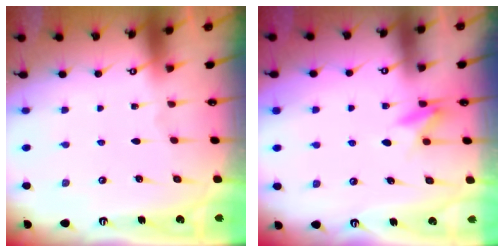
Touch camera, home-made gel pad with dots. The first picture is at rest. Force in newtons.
{"total": 8.2, "press": 8.0, "slide": 1.9}